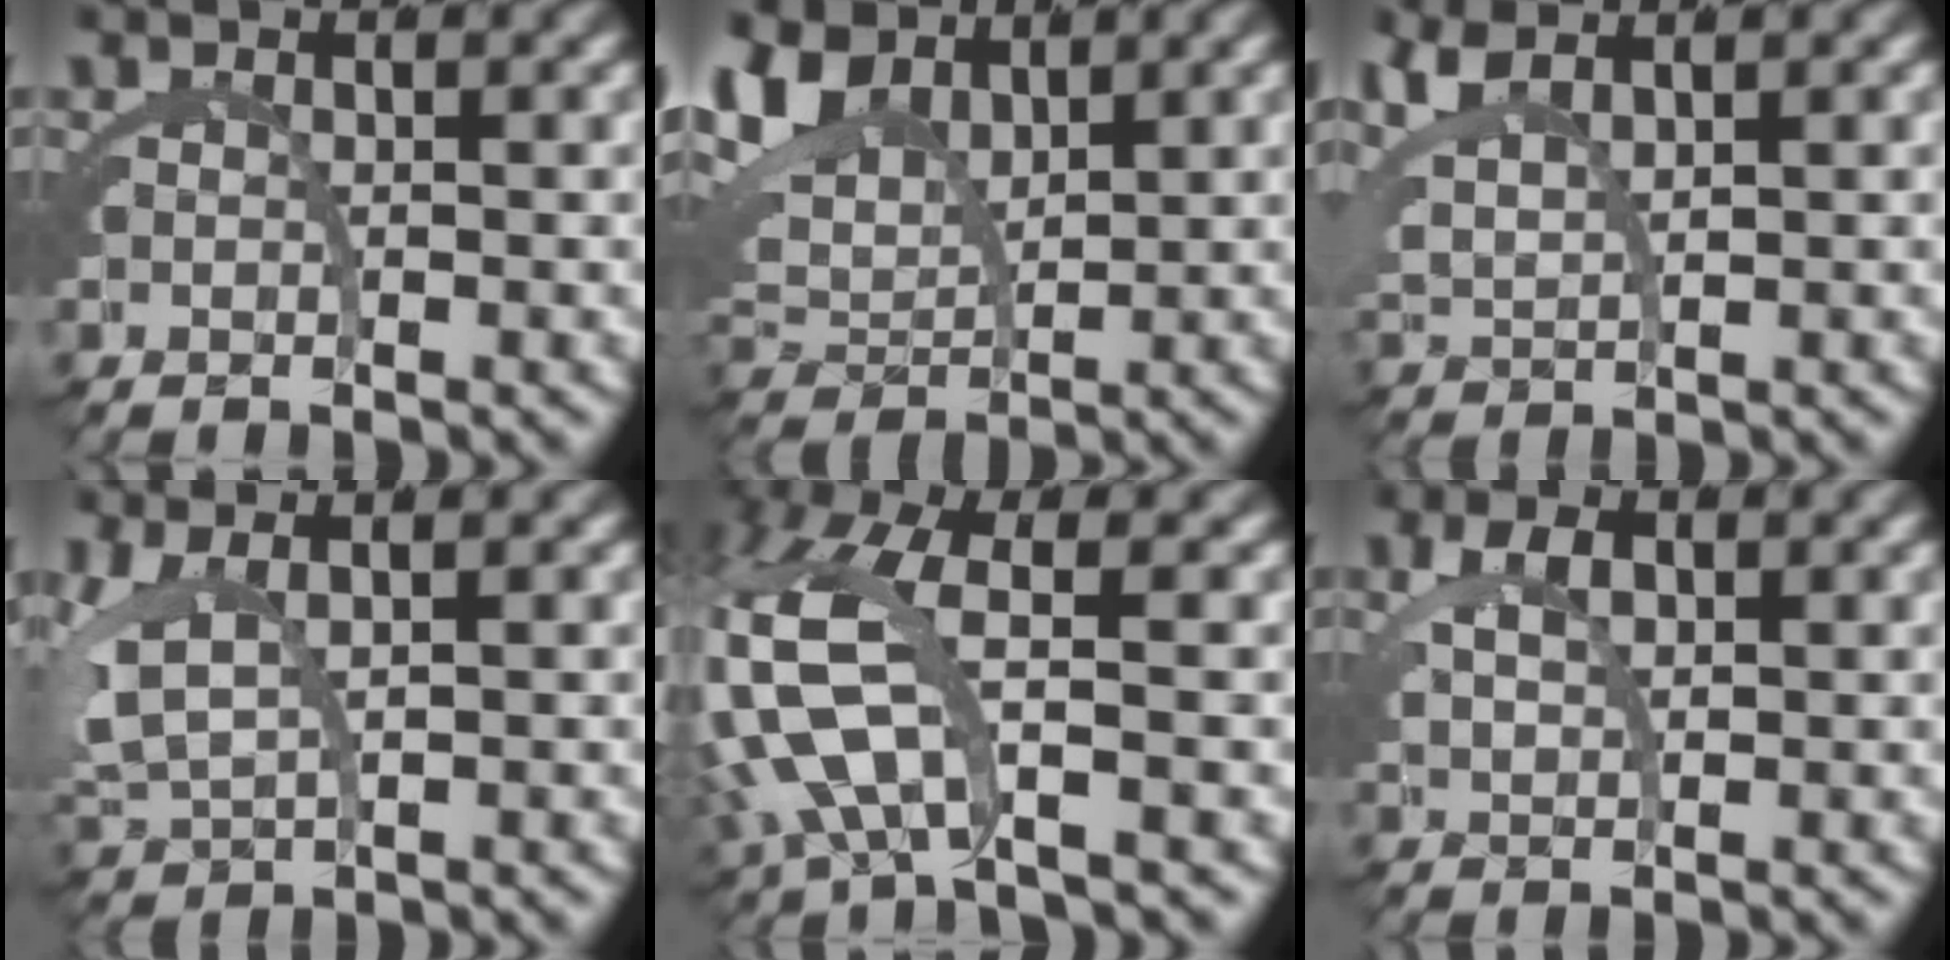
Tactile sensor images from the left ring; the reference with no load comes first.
{"total": 6.8, "force": [4.2, 4.0, 3.5], "torque": [-0.098, -0.007, 0.085]}
{"total": 3.7, "force": [3.3, 1.0, 1.2], "torque": [-0.037, 0.006, 0.066]}
{"total": 3.3, "force": [1.9, 1.5, 2.3], "torque": [-0.062, 0.005, 0.040]}
{"total": 7.0, "force": [1.1, 3.2, 6.1], "torque": [-0.162, -0.013, 0.031]}
{"total": 1.7, "force": [1.3, 0.5, 1.0], "torque": [-0.021, 0.000, 0.027]}